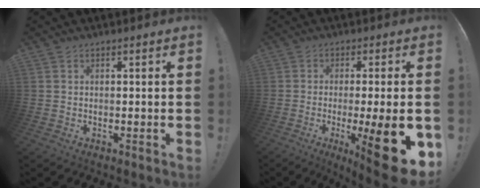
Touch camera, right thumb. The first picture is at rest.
{"total": 17.4, "force": [-5.3, 3.0, 16.3], "torque": [-0.214, 0.015, -0.065]}